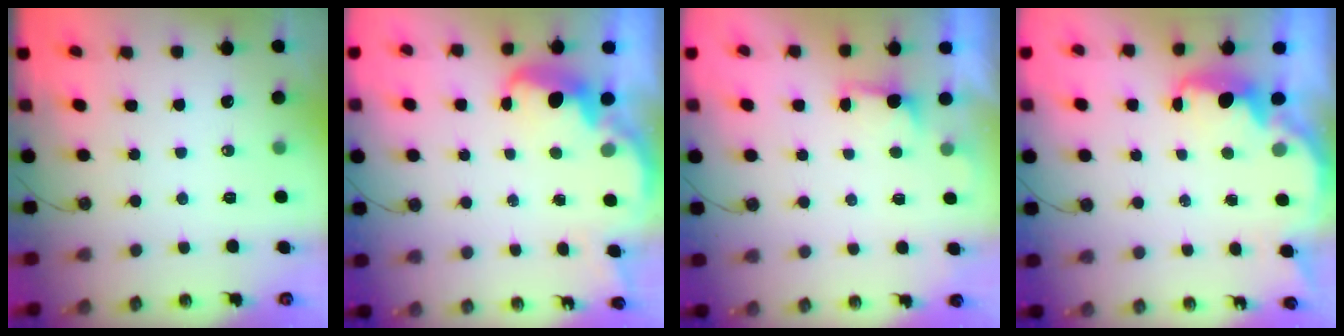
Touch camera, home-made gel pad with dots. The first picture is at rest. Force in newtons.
{"total": 4.0, "press": 3.9, "slide": 0.7}
{"total": 1.2, "press": 0.9, "slide": 0.8}
{"total": 2.3, "press": 2.3, "slide": 0.4}